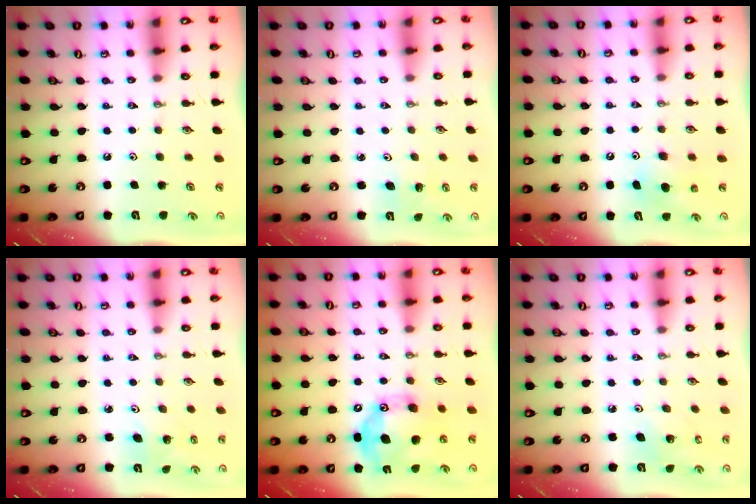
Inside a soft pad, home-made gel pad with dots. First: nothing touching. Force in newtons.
{"total": 1.9, "press": 1.9, "slide": 0.0}
{"total": 6.2, "press": 5.9, "slide": 1.8}
{"total": 5.3, "press": 5.0, "slide": 1.7}
{"total": 18.0, "press": 18.0, "slide": 0.9}
{"total": 5.0, "press": 4.4, "slide": 2.3}